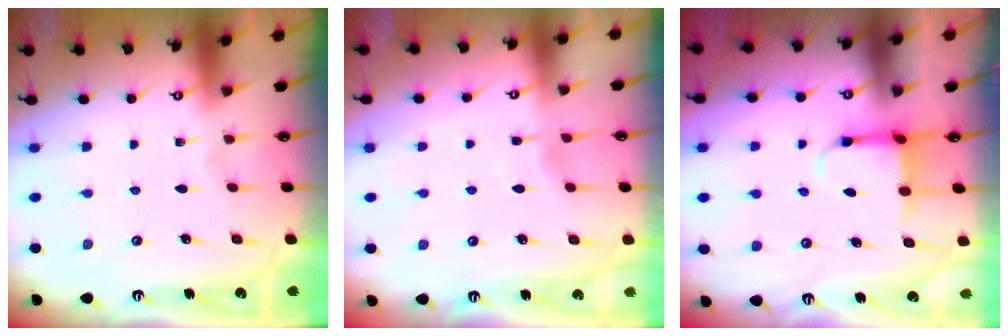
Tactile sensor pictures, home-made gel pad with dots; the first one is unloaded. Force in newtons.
{"total": 3.5, "press": 3.5, "slide": 0.5}
{"total": 4.0, "press": 3.8, "slide": 1.2}